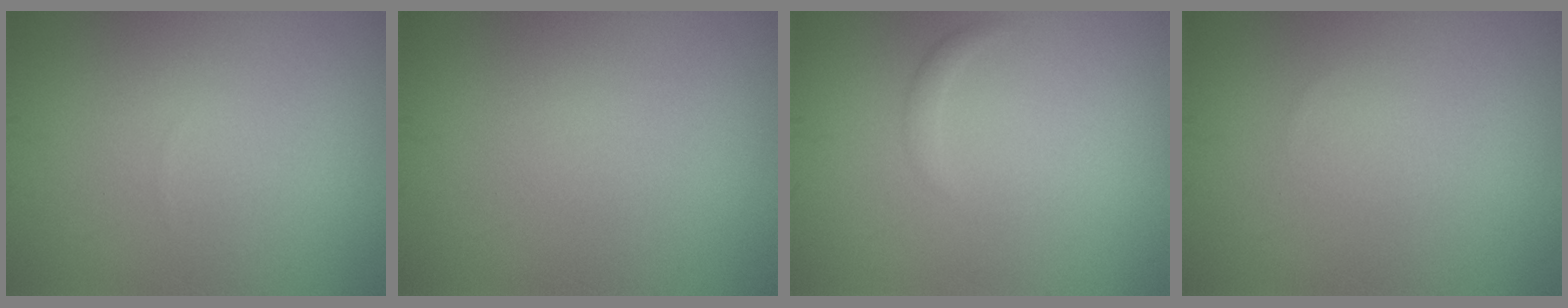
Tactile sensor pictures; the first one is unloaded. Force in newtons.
{"total": 0.0}
{"total": 0.8, "press": 0.8, "slide": 0.1}
{"total": 0.0}